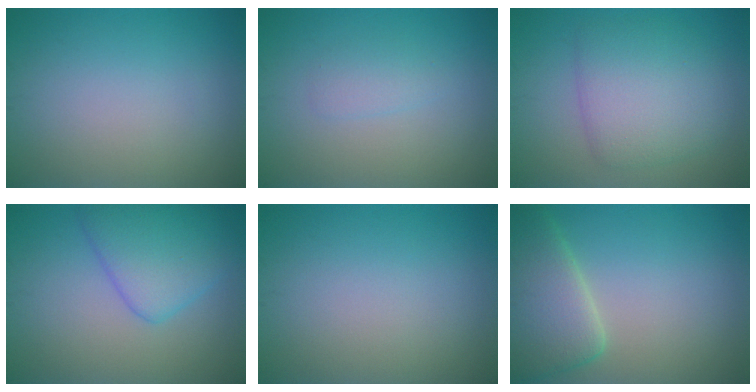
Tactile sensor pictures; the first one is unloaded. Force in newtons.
{"total": 1.3, "press": 1.3, "slide": 0.0}
{"total": 5.6, "press": 5.6, "slide": 0.3}
{"total": 5.3, "press": 5.3, "slide": 0.1}
{"total": 0.0}
{"total": 6.1, "press": 6.1, "slide": 0.6}